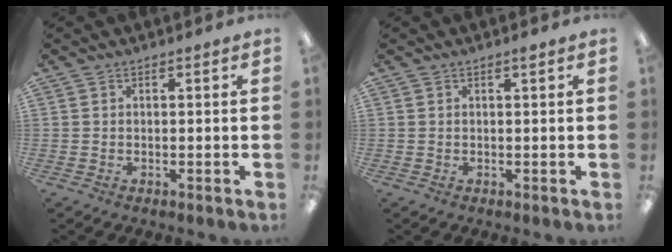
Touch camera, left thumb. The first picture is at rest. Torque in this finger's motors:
{"motor_torque": [0.13, -0.02, 0.35, -0.13, 0.00]}